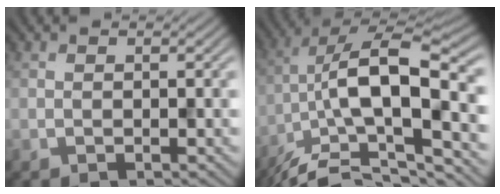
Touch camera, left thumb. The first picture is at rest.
{"total": 15.6, "force": [-6.2, 5.0, 13.4], "torque": [-0.237, 0.004, -0.114]}